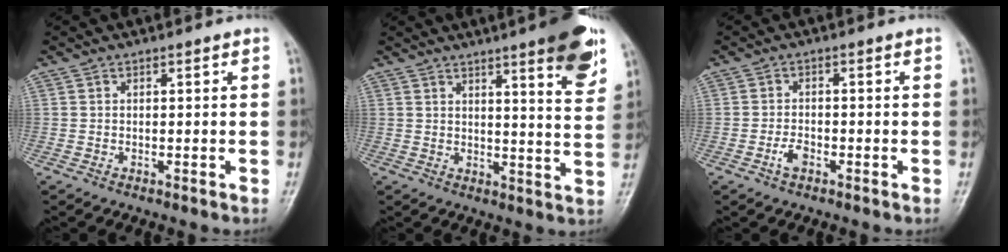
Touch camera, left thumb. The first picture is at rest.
{"total": 11.4, "force": [6.8, 1.6, 9.0], "torque": [-0.101, -0.036, 0.085]}
{"total": 2.6, "force": [-1.3, 1.4, 1.7], "torque": [-0.032, 0.009, -0.026]}